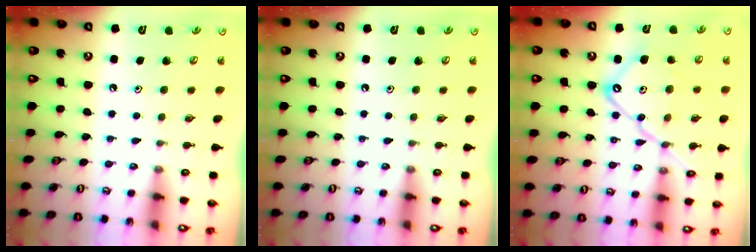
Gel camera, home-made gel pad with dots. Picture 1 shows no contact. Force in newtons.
{"total": 0.0}
{"total": 16.0, "press": 15.9, "slide": 1.6}